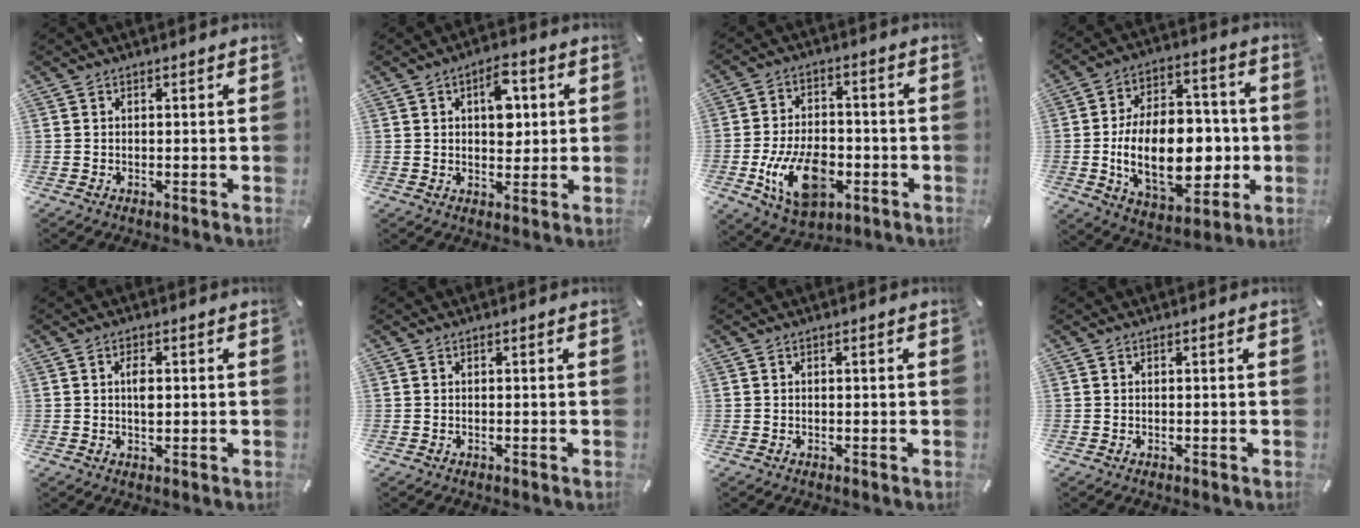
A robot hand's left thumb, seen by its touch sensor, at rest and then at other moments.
{"total": 8.4, "force": [2.0, 5.2, 6.3], "torque": [-0.077, -0.003, 0.028]}
{"total": 14.9, "force": [-4.6, 9.5, 10.6], "torque": [-0.203, 0.006, -0.080]}
{"total": 22.7, "force": [-3.4, 14.2, 17.4], "torque": [-0.306, -0.007, -0.046]}
{"total": 2.9, "force": [0.3, 1.5, 2.5], "torque": [-0.043, 0.000, 0.003]}
{"total": 0.0}
{"total": 0.5, "force": [0.1, 0.1, 0.5], "torque": [-0.011, -0.001, 0.002]}
{"total": 0.0}